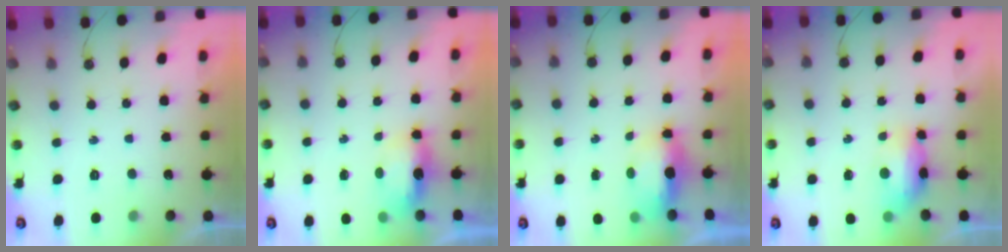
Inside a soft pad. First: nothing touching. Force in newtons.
{"total": 6.2, "press": 6.2, "slide": 0.6}
{"total": 6.2, "press": 6.1, "slide": 1.1}
{"total": 7.5, "press": 7.4, "slide": 1.0}